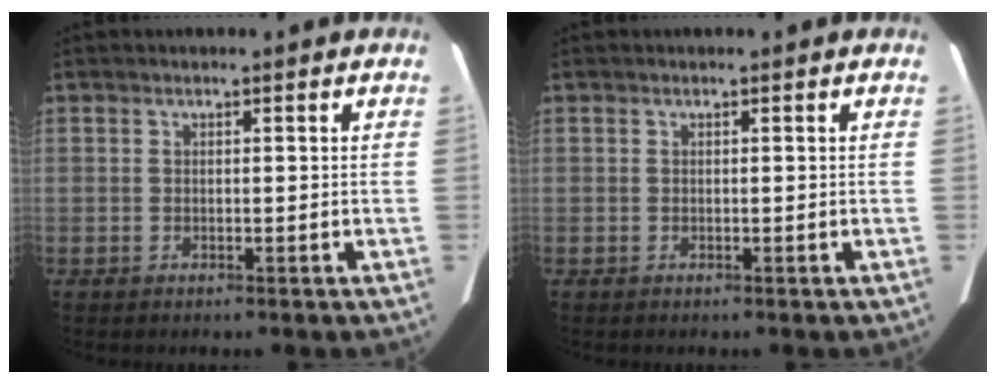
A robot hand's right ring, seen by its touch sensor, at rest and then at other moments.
{"total": 0.0}